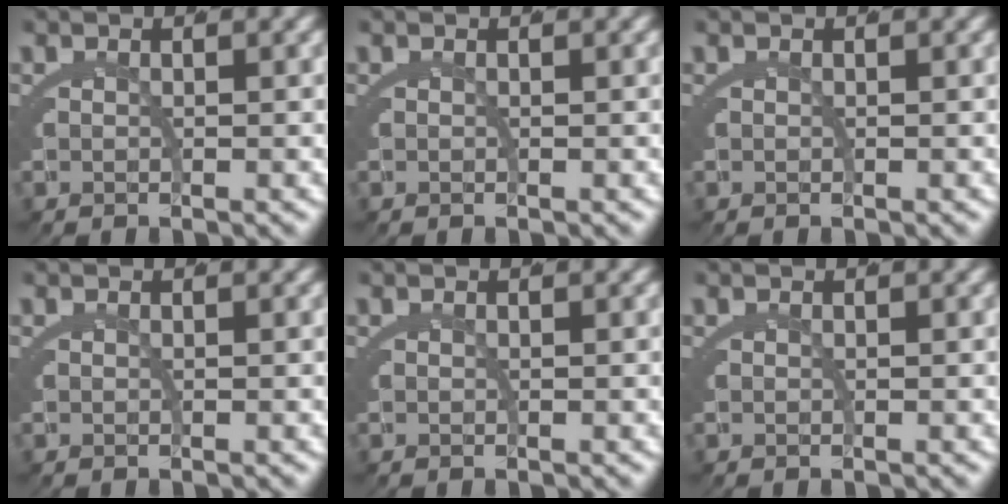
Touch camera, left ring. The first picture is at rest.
{"total": 0.0}
{"total": 0.0}
{"total": 0.0}
{"total": 0.0}
{"total": 0.0}